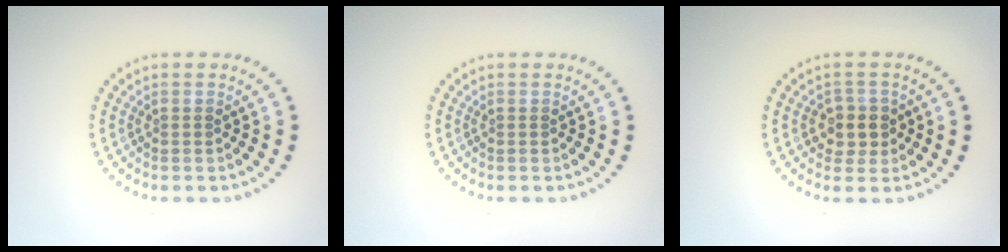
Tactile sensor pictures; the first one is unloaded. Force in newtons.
{"total": 0.0}
{"total": 2.5, "press": 2.2, "slide": 1.1}